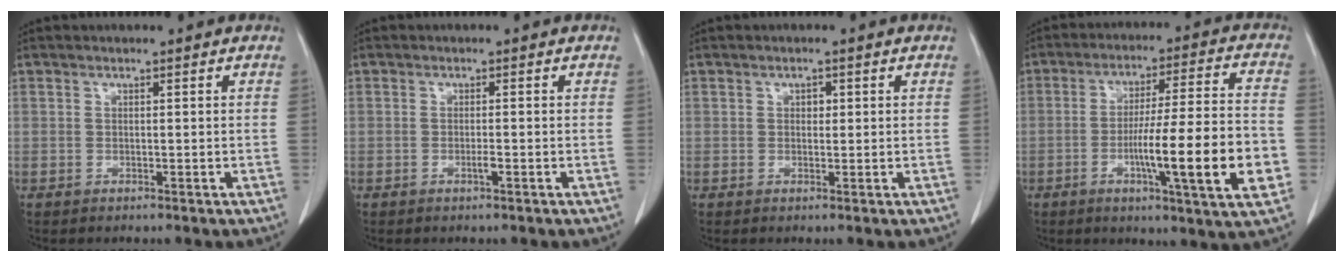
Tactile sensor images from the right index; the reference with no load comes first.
{"total": 1.0, "force": [-0.4, 0.0, 0.9], "torque": [-0.021, -0.001, -0.007]}
{"total": 1.2, "force": [0.3, 0.8, 0.8], "torque": [-0.009, 0.000, 0.003]}
{"total": 16.8, "force": [-4.4, 0.4, 16.2], "torque": [-0.239, -0.004, -0.068]}